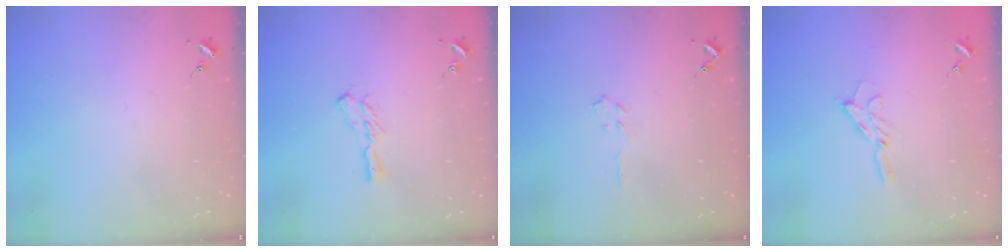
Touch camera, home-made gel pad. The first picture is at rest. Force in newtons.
{"total": 5.7, "press": 5.7, "slide": 0.4}
{"total": 3.2, "press": 3.1, "slide": 0.4}
{"total": 6.5, "press": 6.5, "slide": 0.7}